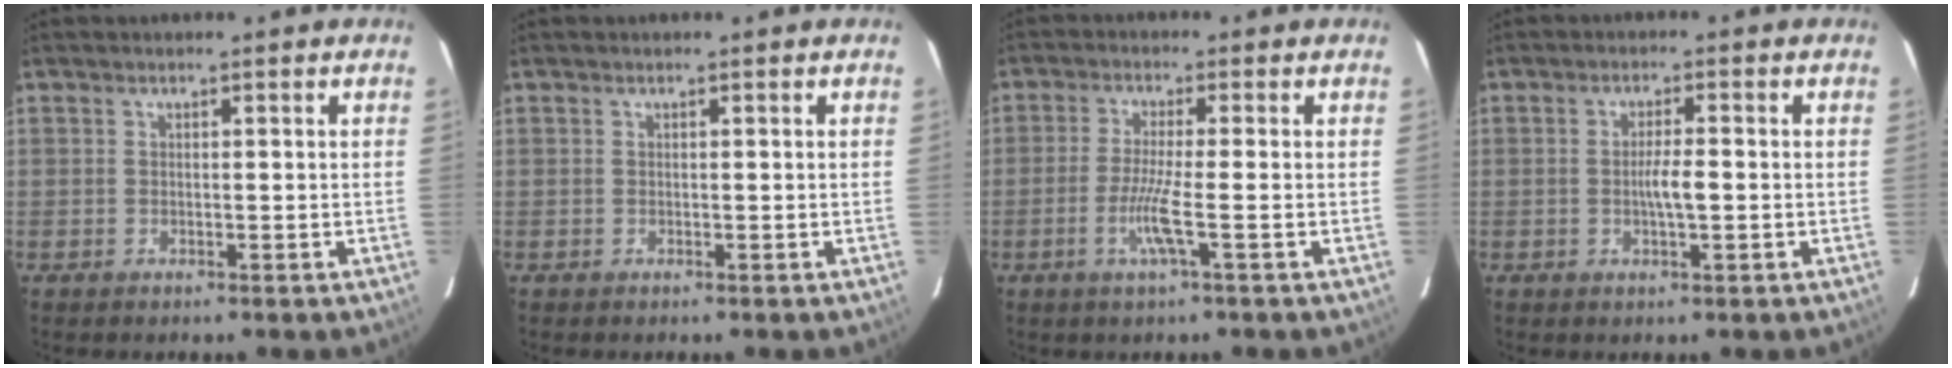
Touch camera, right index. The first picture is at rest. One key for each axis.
{"total": 0.0}
{"total": 5.0, "fx": -1.6, "fy": -0.6, "fz": 4.7, "tx": -0.096, "ty": -0.011, "tz": -0.034}
{"total": 3.2, "fx": -0.4, "fy": 0.4, "fz": 3.2, "tx": -0.059, "ty": 0.000, "tz": -0.008}